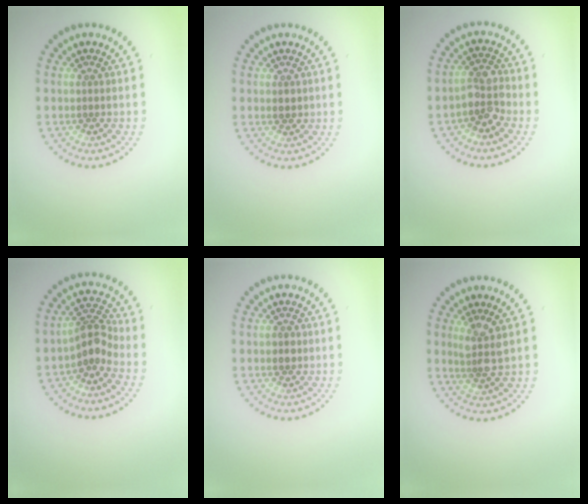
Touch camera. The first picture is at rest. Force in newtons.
{"total": 1.1, "press": 1.1, "slide": 0.2}
{"total": 3.0, "press": 2.7, "slide": 1.3}
{"total": 2.9, "press": 2.3, "slide": 1.8}
{"total": 1.2, "press": 1.2, "slide": 0.2}
{"total": 2.5, "press": 2.0, "slide": 1.5}